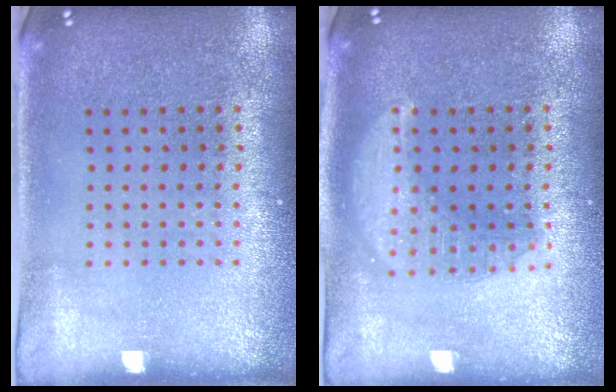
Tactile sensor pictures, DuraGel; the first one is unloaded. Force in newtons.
{"total": 2.9, "press": 2.9, "slide": 0.3}